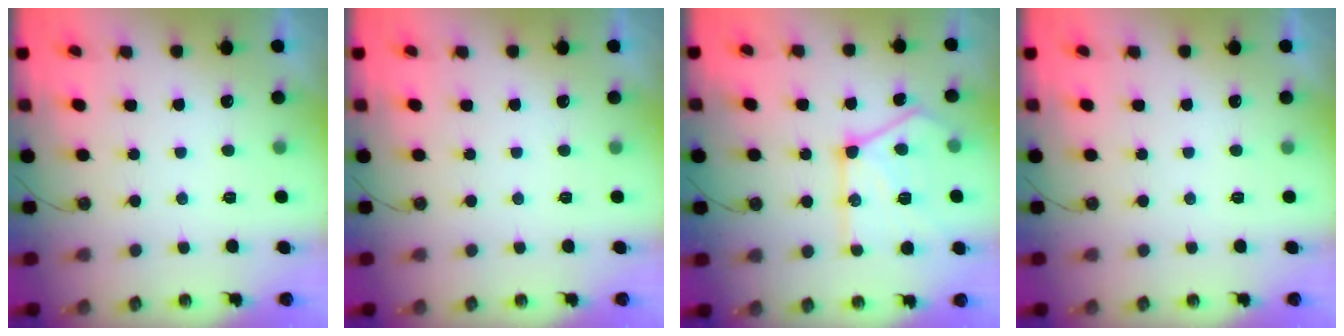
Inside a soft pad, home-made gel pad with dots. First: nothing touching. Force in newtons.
{"total": 0.0}
{"total": 17.4, "press": 17.3, "slide": 0.8}
{"total": 0.0}